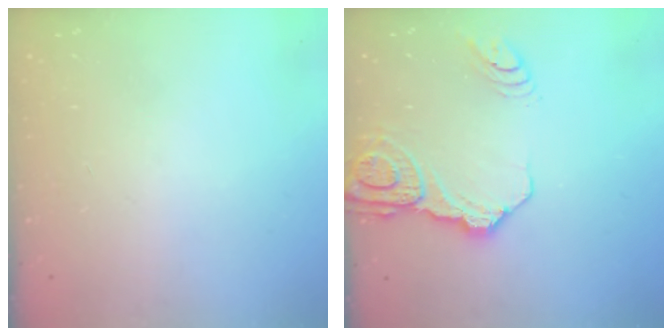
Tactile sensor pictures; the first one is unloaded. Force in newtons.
{"total": 13.8, "press": 13.7, "slide": 1.5}